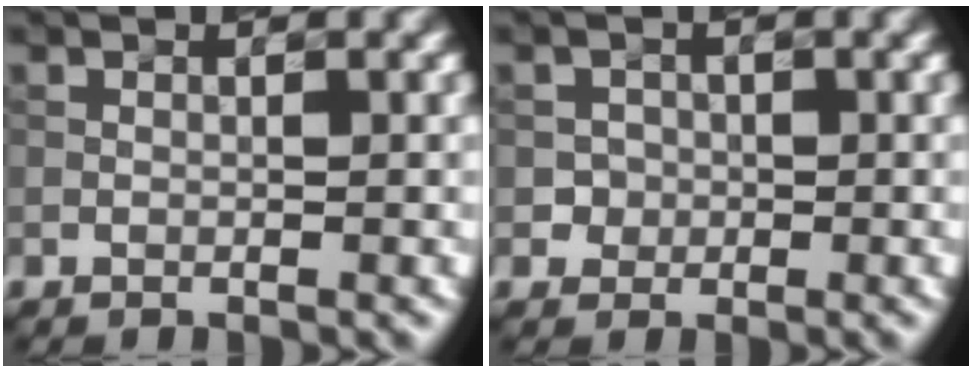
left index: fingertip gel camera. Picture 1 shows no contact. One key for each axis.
{"total": 1.5, "fx": -0.2, "fy": 1.5, "fz": 0.1, "tx": 0.016, "ty": -0.002, "tz": -0.003}